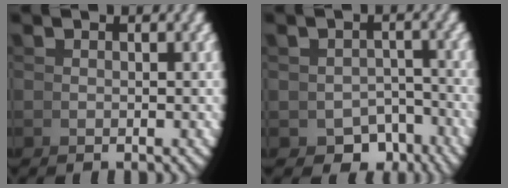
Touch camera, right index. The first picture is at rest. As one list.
[{"total": 6.6, "force": [-4.3, 4.5, 2.0], "torque": [-0.010, -0.026, -0.068]}]